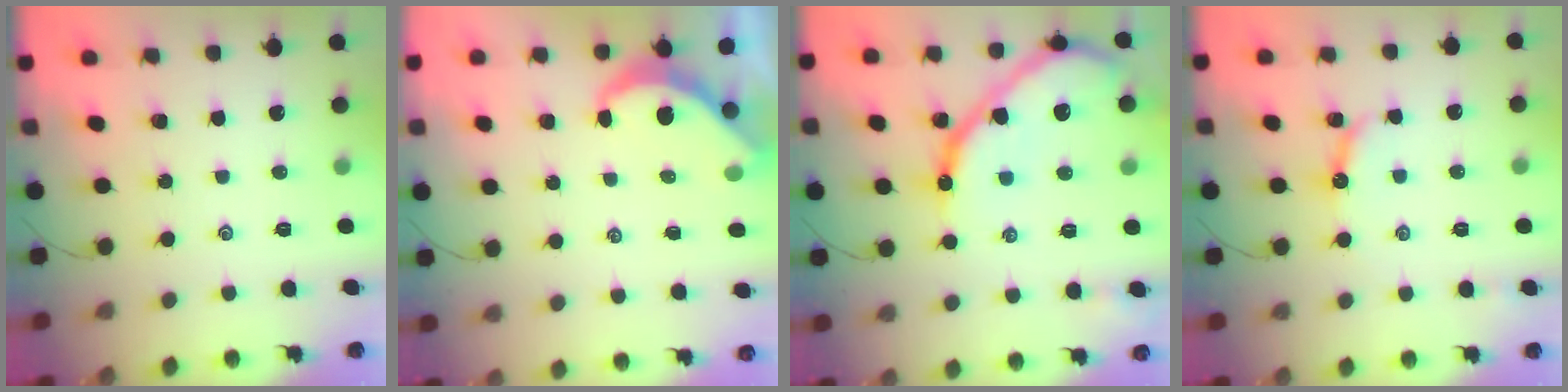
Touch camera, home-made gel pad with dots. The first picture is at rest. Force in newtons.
{"total": 6.5, "press": 6.5, "slide": 0.2}
{"total": 17.4, "press": 17.3, "slide": 1.5}
{"total": 8.0, "press": 8.0, "slide": 0.2}